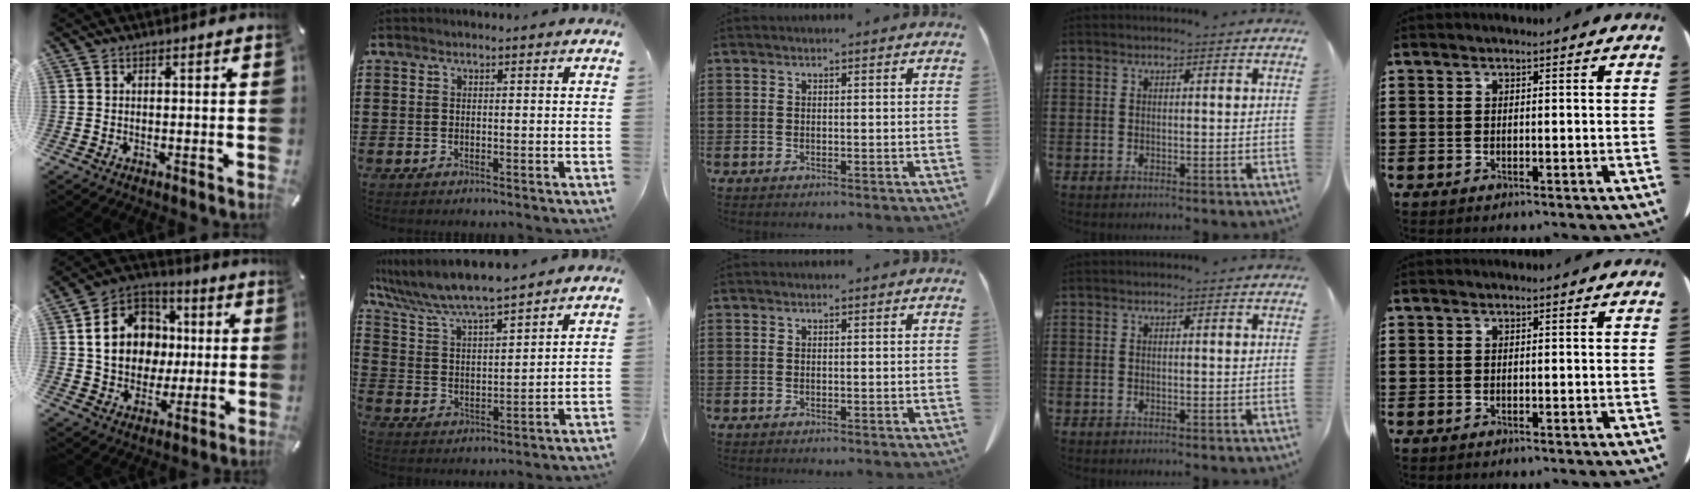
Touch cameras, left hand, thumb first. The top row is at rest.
{"thumb": {"total": 16.1, "force": [1.3, 14.0, 7.9], "torque": [-0.143, 0.015, 0.028]}, "index": {"total": 6.7, "force": [6.2, 0.4, 2.6], "torque": [-0.079, -0.035, 0.105]}}